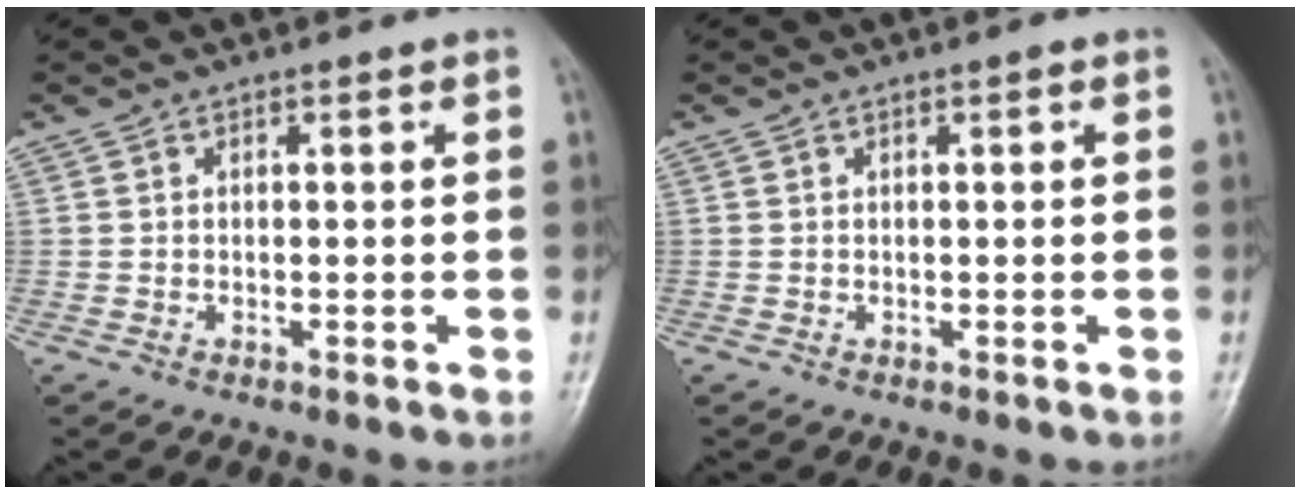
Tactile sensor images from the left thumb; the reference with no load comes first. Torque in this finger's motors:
{"motor_torque": [0.48, -0.10, 0.10, -0.21, 0.00]}